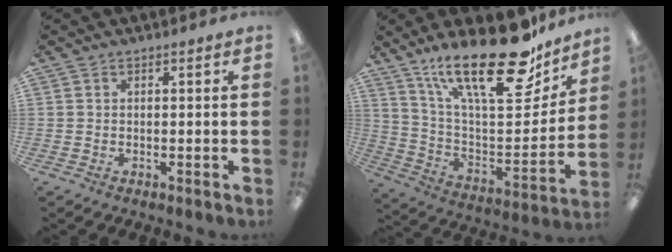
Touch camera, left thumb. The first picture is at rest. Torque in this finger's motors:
{"motor_torque": [0.41, 0.50, 1.32, -1.45, 0.44]}